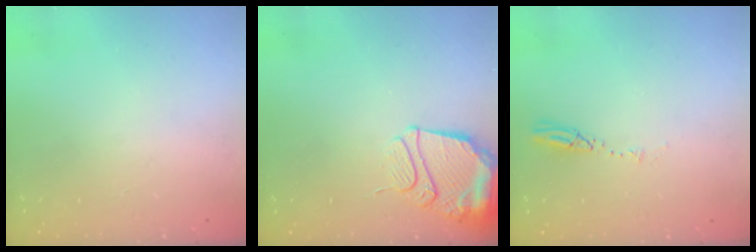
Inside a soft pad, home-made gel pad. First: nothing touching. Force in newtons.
{"total": 13.3, "press": 13.2, "slide": 1.4}
{"total": 3.9, "press": 3.8, "slide": 0.4}